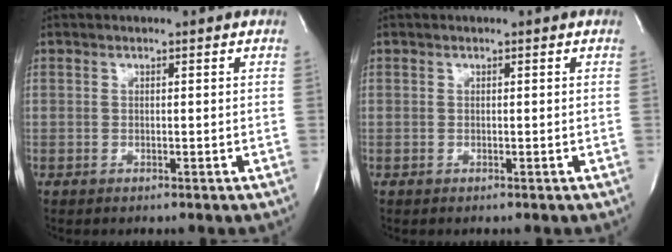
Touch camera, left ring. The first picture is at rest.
{"total": 0.0}